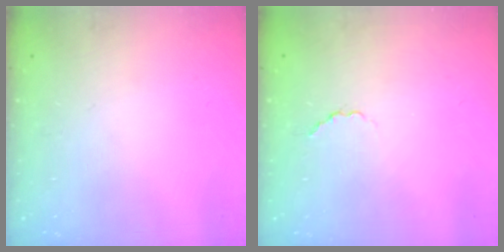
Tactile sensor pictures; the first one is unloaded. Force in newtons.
{"total": 2.2, "press": 2.0, "slide": 0.8}